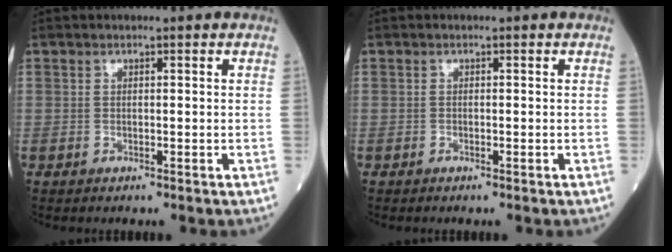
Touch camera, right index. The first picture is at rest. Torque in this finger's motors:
{"motor_torque": [0.03, 0.00, 0.02, -0.01]}